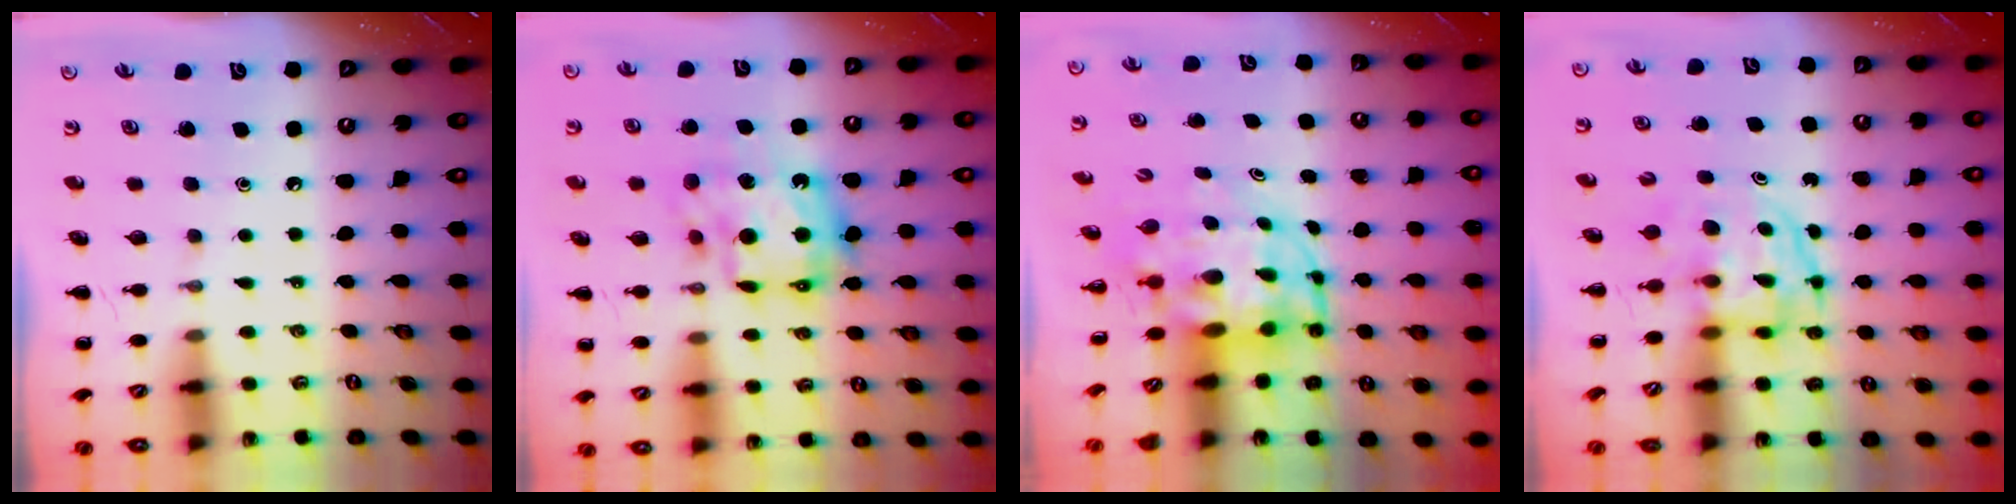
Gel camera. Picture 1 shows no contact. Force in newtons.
{"total": 13.6, "press": 13.5, "slide": 1.5}
{"total": 6.5, "press": 6.2, "slide": 2.0}
{"total": 3.9, "press": 3.8, "slide": 0.3}